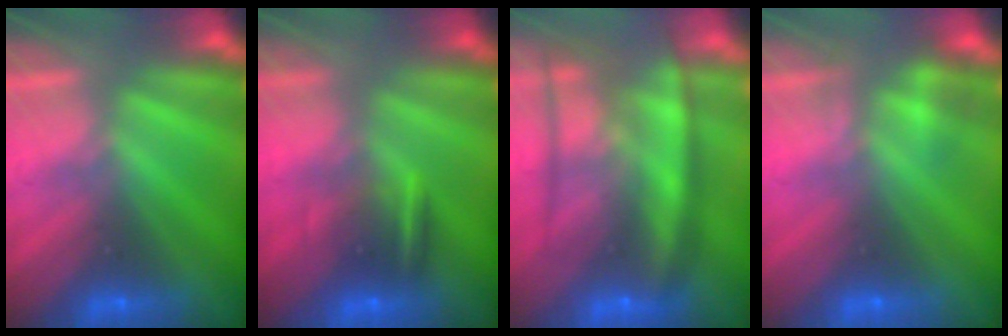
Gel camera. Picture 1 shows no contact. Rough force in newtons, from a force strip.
{"total": 7.4}
{"total": 5.8}
{"total": 2.2}